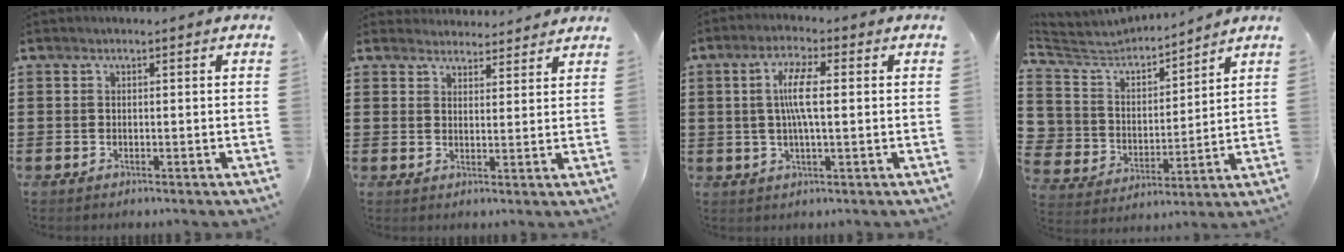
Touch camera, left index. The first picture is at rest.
{"total": 3.3, "force": [3.2, 0.5, 0.0], "torque": [-0.009, -0.009, 0.062]}
{"total": 6.3, "force": [0.7, 1.5, 6.0], "torque": [-0.129, 0.000, 0.004]}
{"total": 5.6, "force": [4.9, 2.5, -0.5], "torque": [-0.040, -0.045, 0.083]}